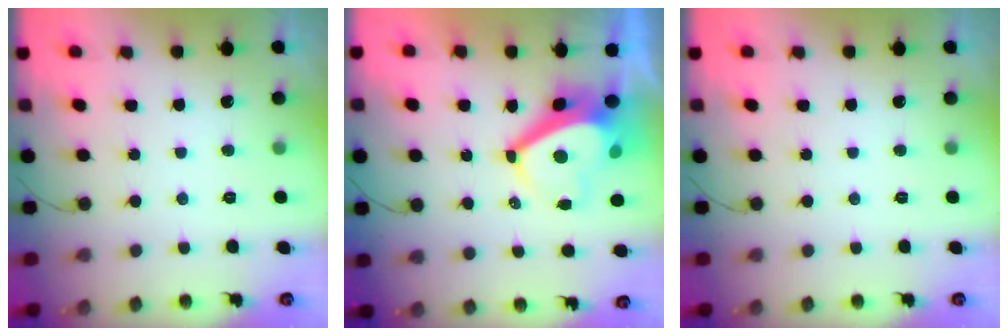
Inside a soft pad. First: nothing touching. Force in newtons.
{"total": 7.4, "press": 7.3, "slide": 0.9}
{"total": 0.0}